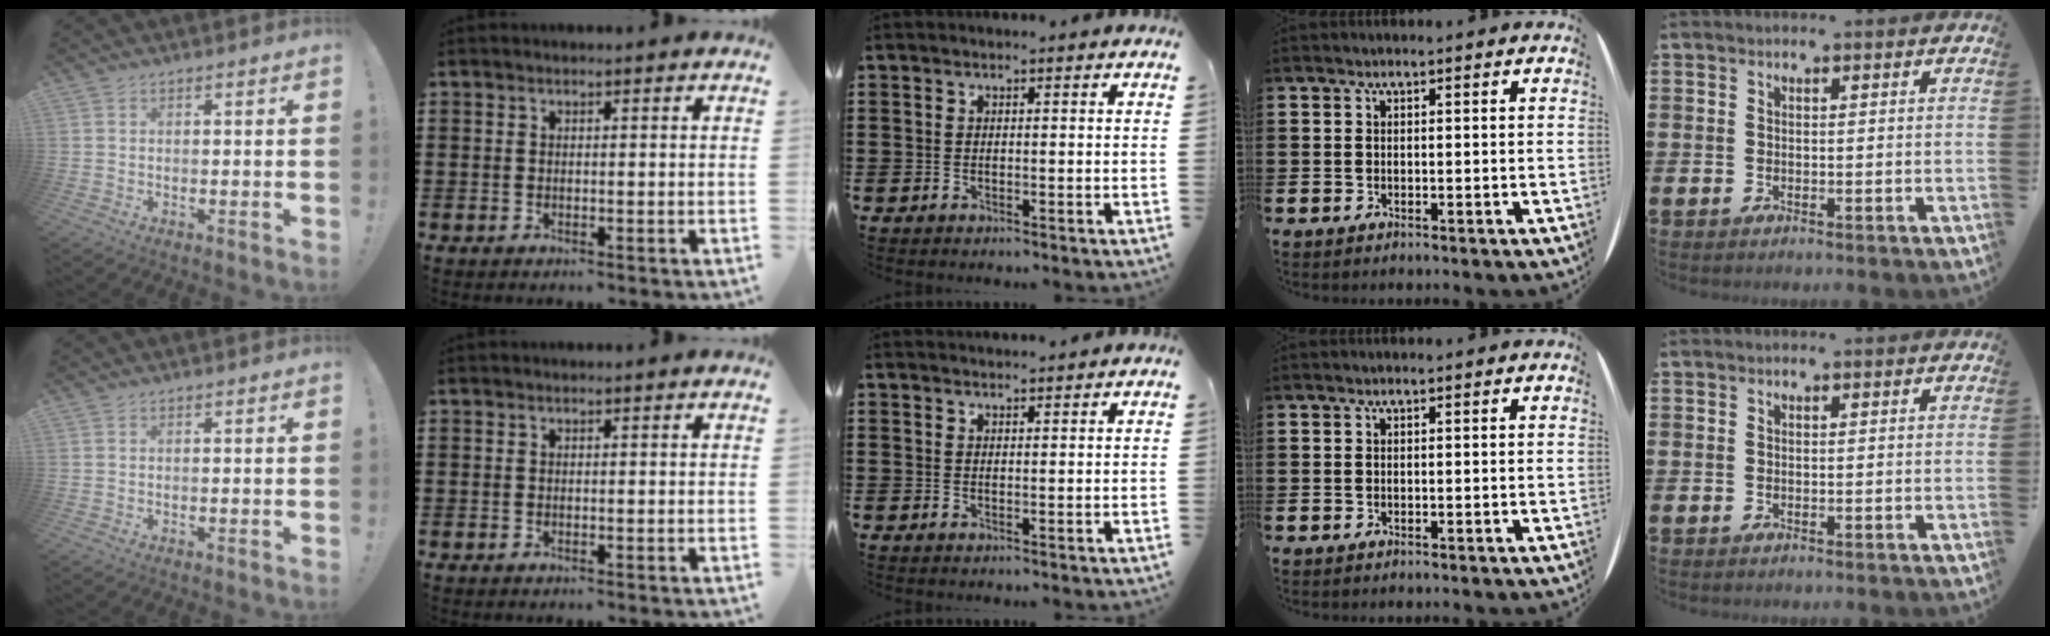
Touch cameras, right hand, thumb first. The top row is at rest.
{"middle": {"total": 1.3, "force": [1.3, -0.1, 0.0], "torque": [-0.003, -0.001, 0.024]}}